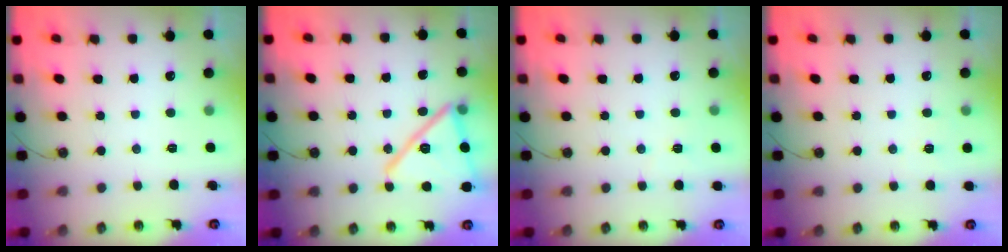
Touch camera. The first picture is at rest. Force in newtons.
{"total": 18.2, "press": 18.0, "slide": 2.9}
{"total": 3.0, "press": 2.1, "slide": 2.2}
{"total": 4.0, "press": 3.9, "slide": 0.6}